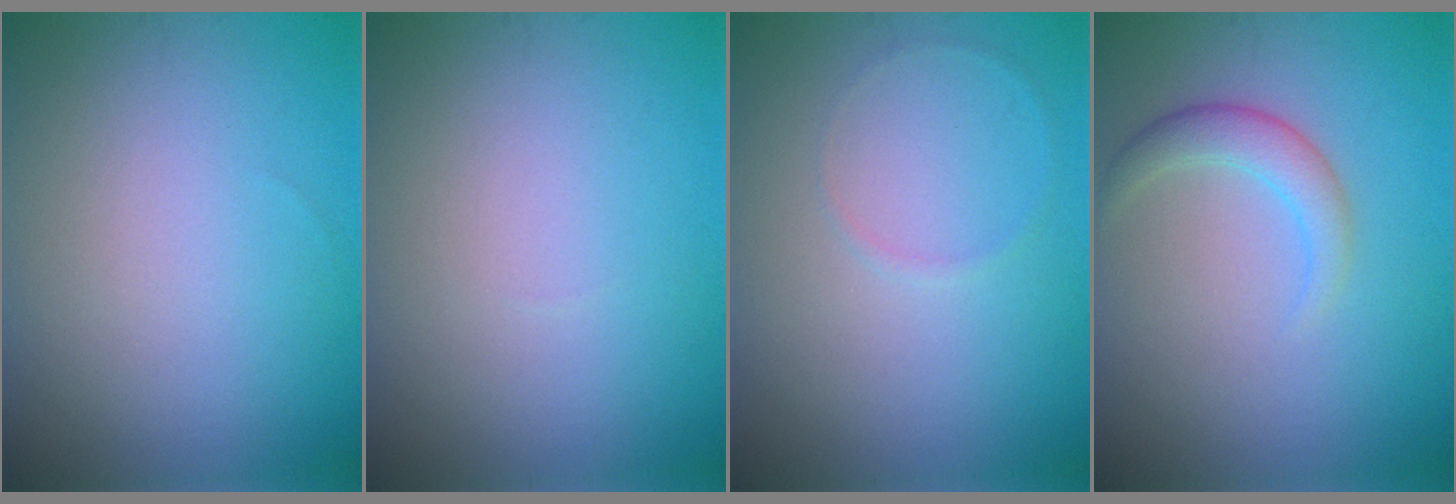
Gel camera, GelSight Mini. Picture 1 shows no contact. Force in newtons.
{"total": 0.0}
{"total": 0.6, "press": 0.6, "slide": 0.1}
{"total": 2.4, "press": 2.4, "slide": 0.2}